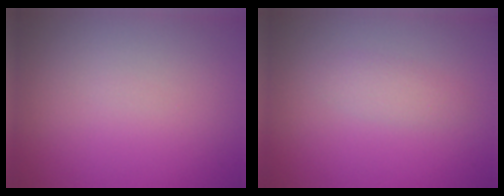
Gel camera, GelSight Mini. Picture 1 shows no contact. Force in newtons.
{"total": 1.4, "press": 1.4, "slide": 0.1}